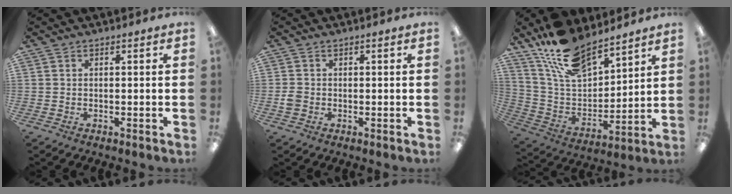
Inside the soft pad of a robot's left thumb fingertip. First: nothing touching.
{"total": 1.9, "force": [-0.4, 1.6, 0.9], "torque": [-0.015, 0.004, -0.007]}
{"total": 16.0, "force": [13.2, 6.0, 6.7], "torque": [-0.156, -0.076, 0.244]}